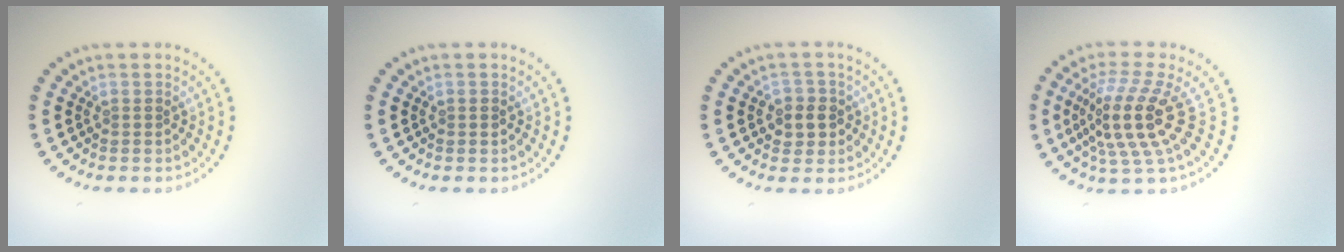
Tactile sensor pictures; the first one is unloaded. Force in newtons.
{"total": 0.6, "press": 0.6, "slide": 0.2}
{"total": 2.3, "press": 2.2, "slide": 0.8}
{"total": 5.2, "press": 4.1, "slide": 3.2}